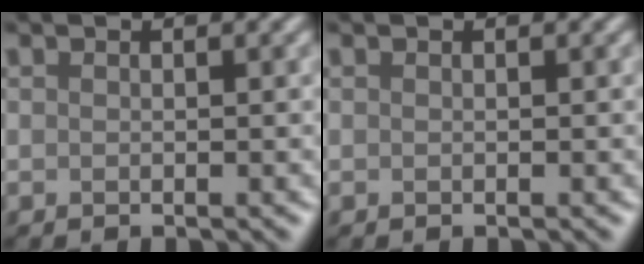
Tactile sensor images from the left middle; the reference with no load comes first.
{"total": 0.0}